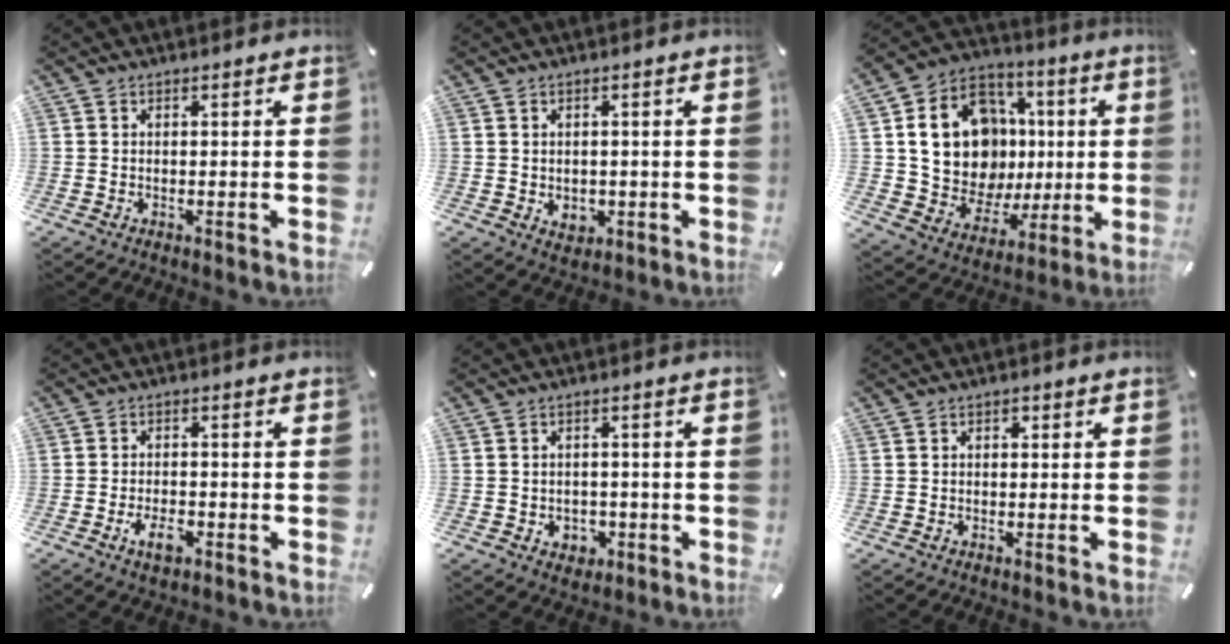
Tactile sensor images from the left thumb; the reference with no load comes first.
{"total": 3.1, "force": [-0.4, 2.8, 1.1], "torque": [-0.004, -0.003, -0.009]}
{"total": 19.8, "force": [2.9, 16.2, 11.0], "torque": [-0.209, -0.008, 0.066]}
{"total": 4.9, "force": [-2.4, 2.6, 3.4], "torque": [-0.073, 0.006, -0.045]}
{"total": 3.5, "force": [-0.9, 3.2, 1.2], "torque": [-0.005, -0.001, -0.018]}
{"total": 0.9, "force": [0.1, 0.8, 0.3], "torque": [-0.007, 0.007, 0.000]}